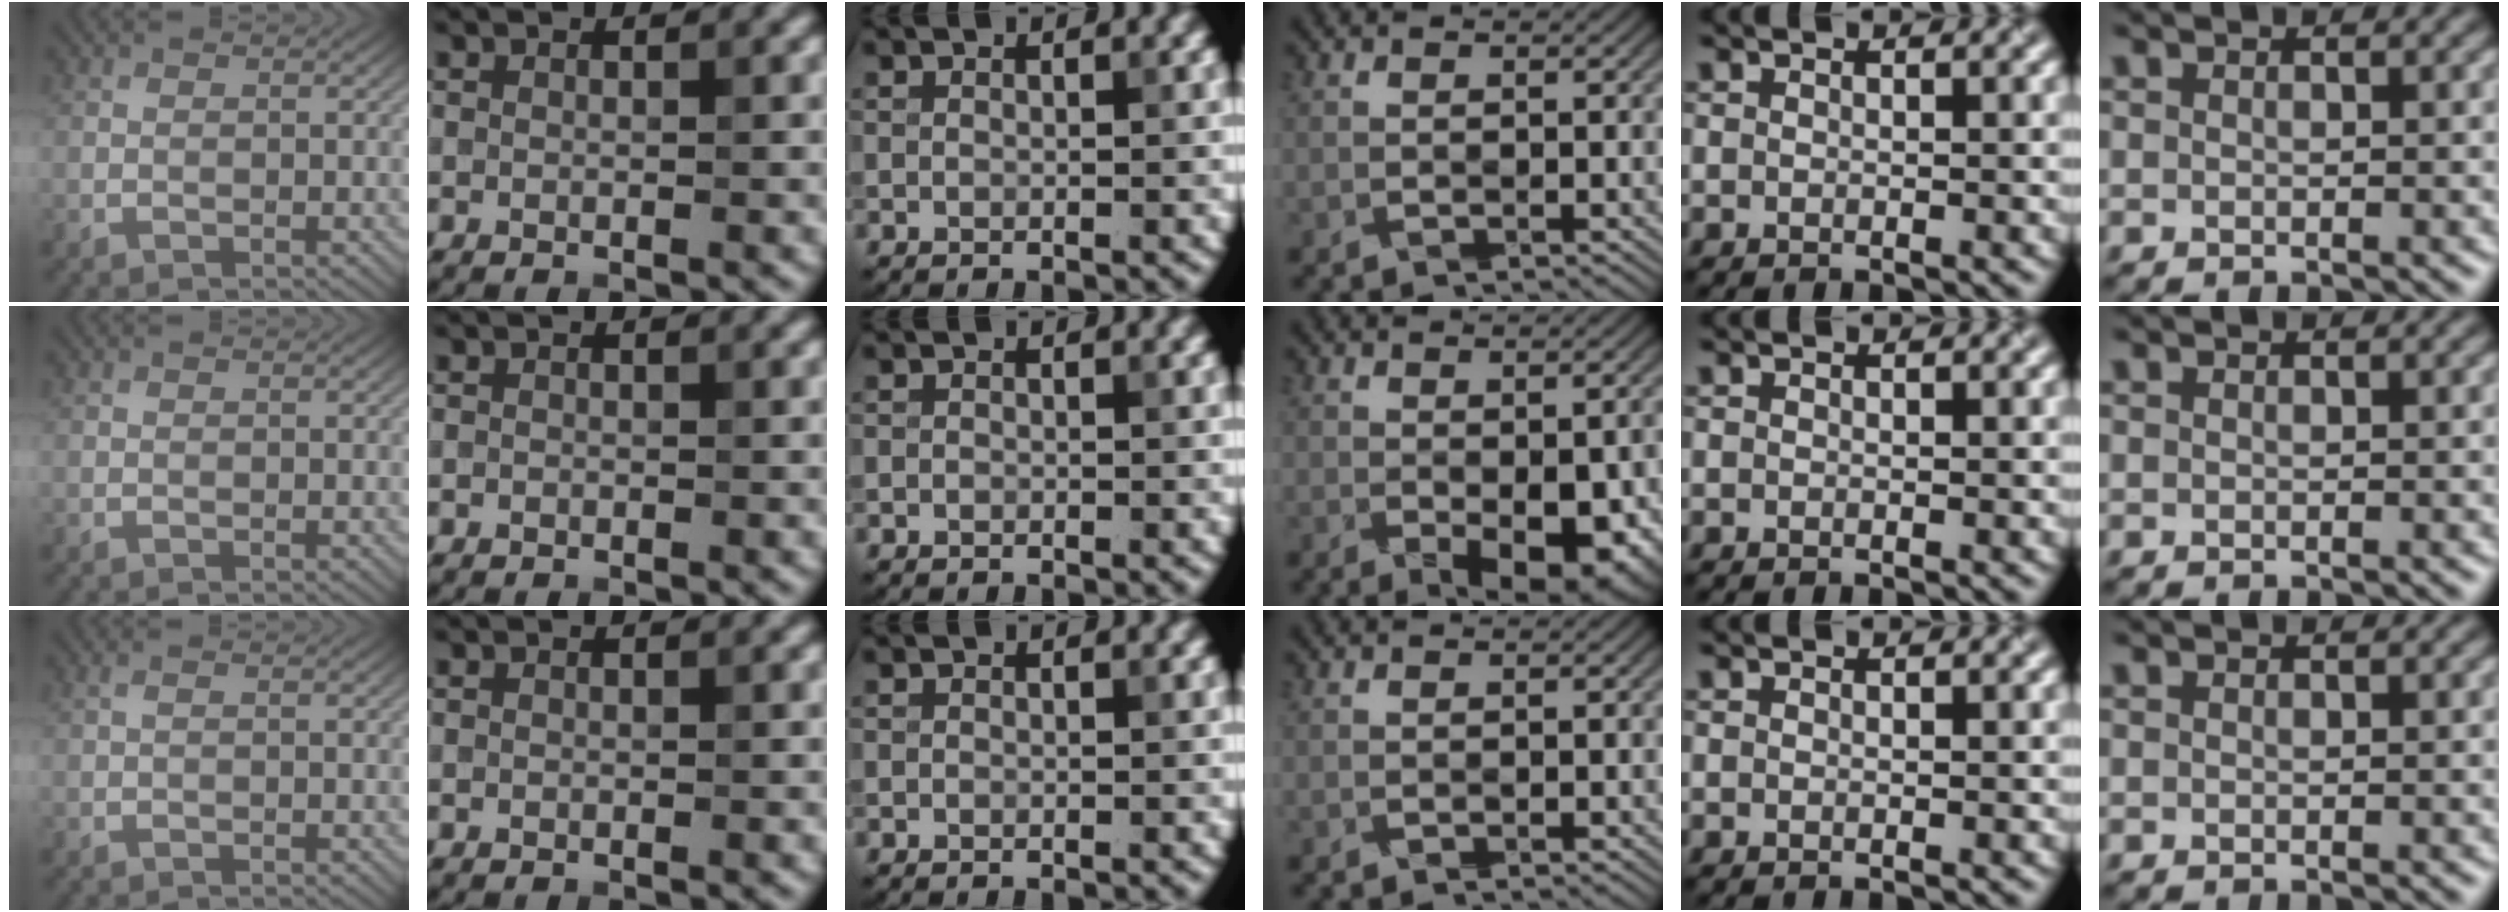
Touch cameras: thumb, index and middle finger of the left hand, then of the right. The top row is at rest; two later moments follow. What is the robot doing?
{"motion": "fold", "object": "handkerchief"}